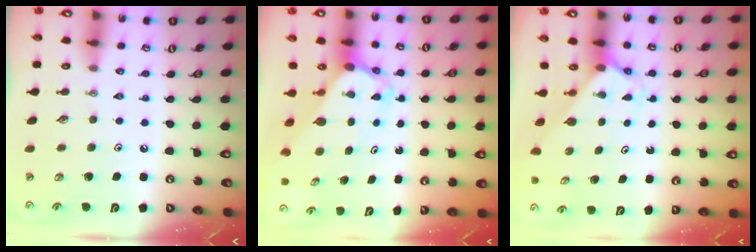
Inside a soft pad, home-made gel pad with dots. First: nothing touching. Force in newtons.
{"total": 3.5, "press": 3.4, "slide": 0.3}
{"total": 2.1, "press": 2.1, "slide": 0.2}